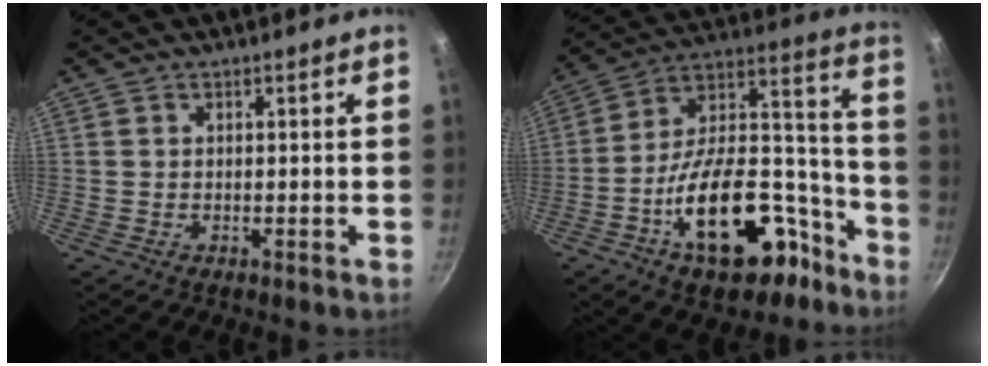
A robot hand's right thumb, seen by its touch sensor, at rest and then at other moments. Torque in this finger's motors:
{"motor_torque": [2.41, 1.76, 1.93, -0.84, 0.62]}